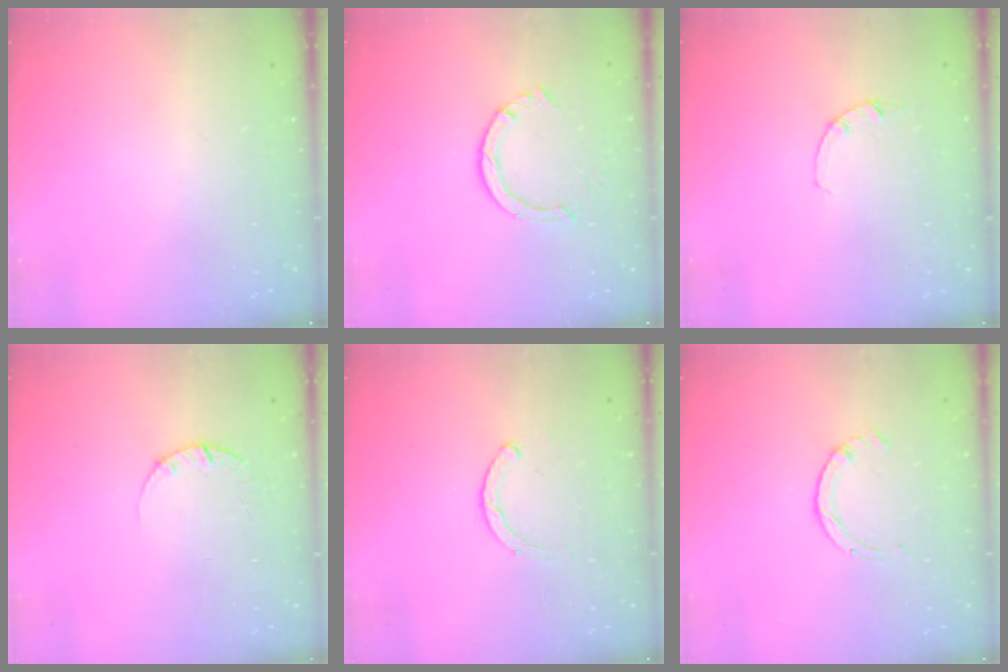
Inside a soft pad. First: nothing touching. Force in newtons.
{"total": 3.2, "press": 3.2, "slide": 0.3}
{"total": 1.2, "press": 1.1, "slide": 0.3}
{"total": 2.4, "press": 2.4, "slide": 0.3}
{"total": 1.1, "press": 1.0, "slide": 0.3}
{"total": 1.4, "press": 1.4, "slide": 0.2}